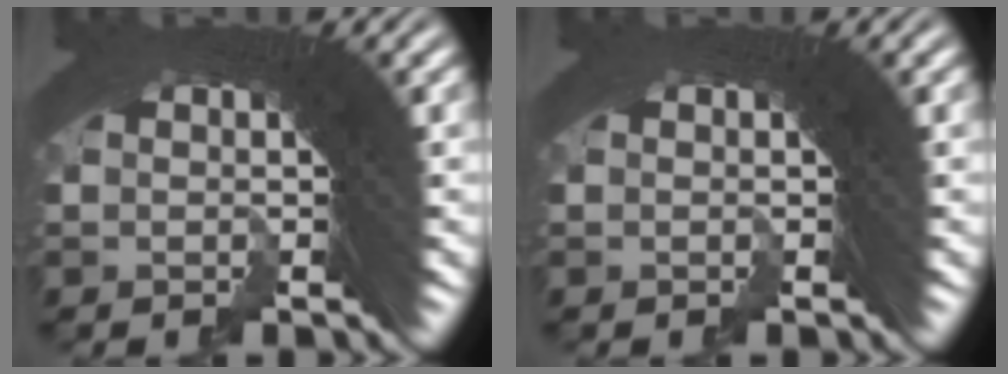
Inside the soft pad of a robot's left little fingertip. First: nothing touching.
{"total": 0.0}